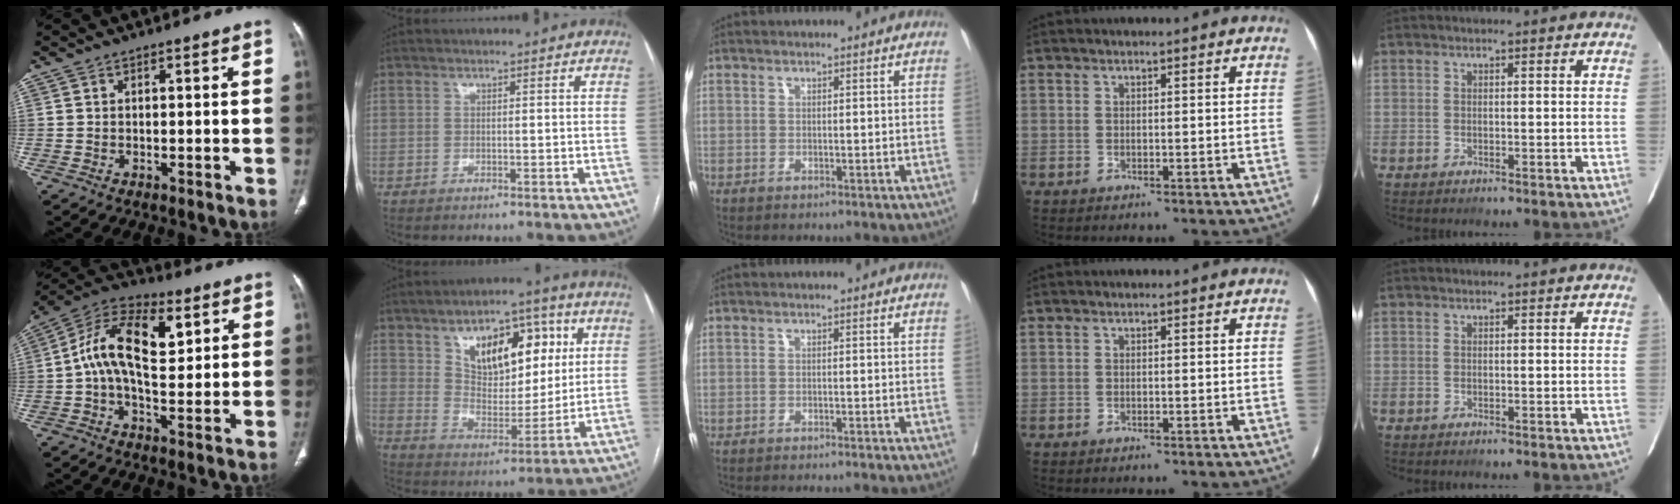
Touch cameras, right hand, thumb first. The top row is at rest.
{"thumb": {"total": 15.6, "force": [3.3, 8.2, 12.8], "torque": [-0.208, 0.020, 0.049]}, "index": {"total": 14.5, "force": [5.9, 7.6, 10.8], "torque": [-0.163, 0.023, 0.104]}, "middle": {"total": 9.6, "force": [-8.9, 0.0, 3.8], "torque": [-0.029, -0.022, -0.108]}}